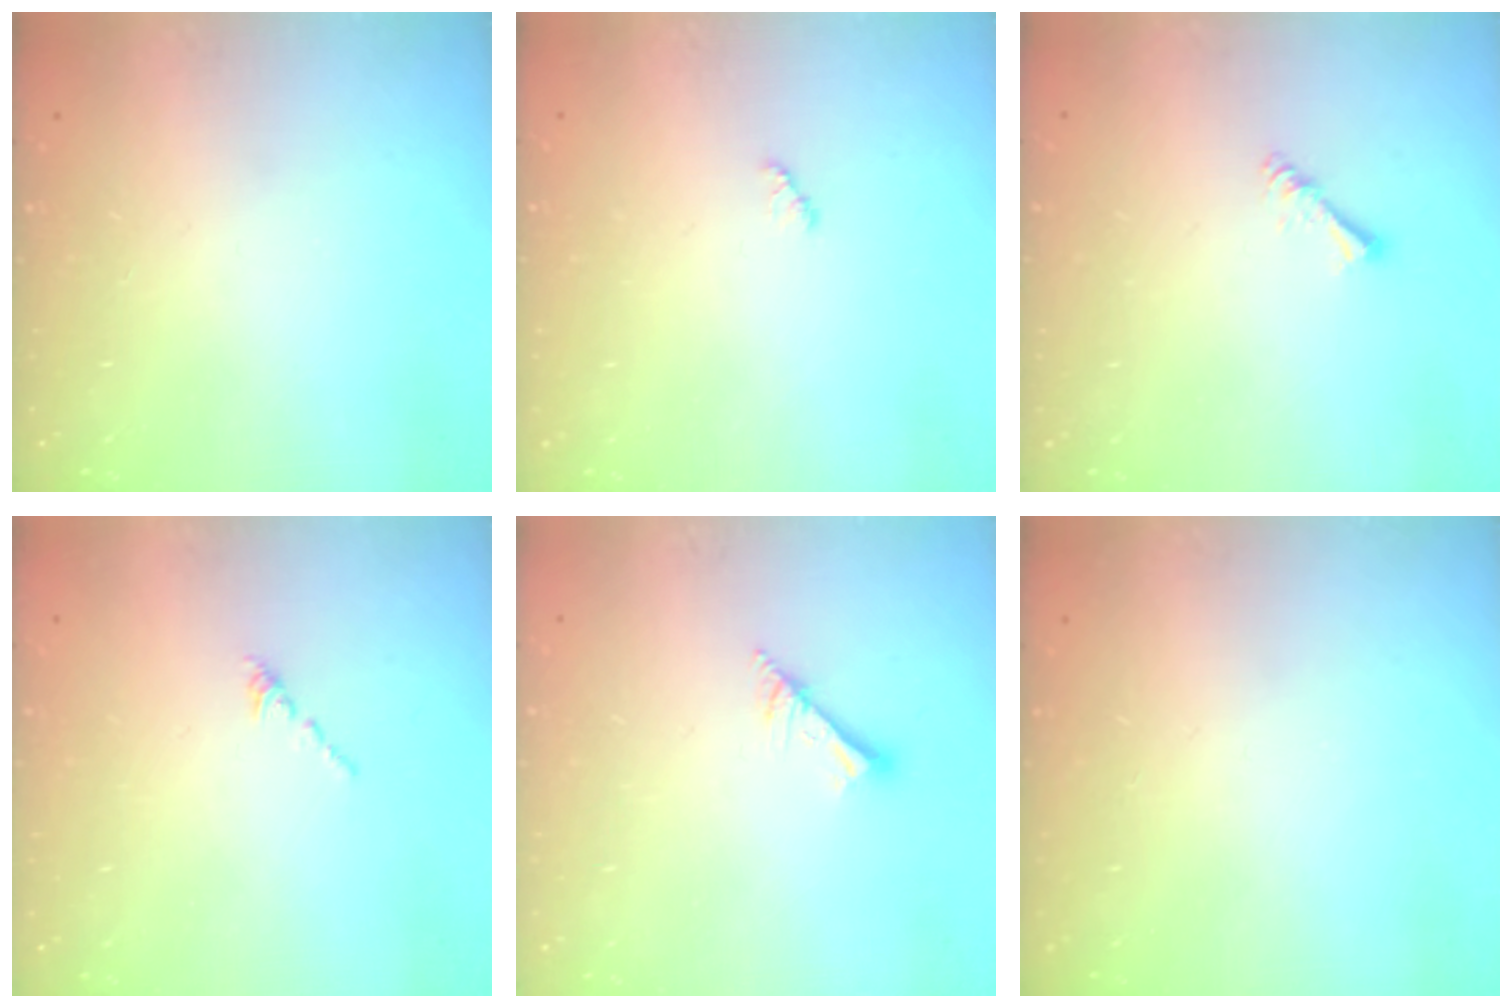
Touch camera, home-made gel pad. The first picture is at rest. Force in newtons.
{"total": 1.3, "press": 1.3, "slide": 0.2}
{"total": 1.4, "press": 1.3, "slide": 0.3}
{"total": 0.6, "press": 0.5, "slide": 0.3}
{"total": 2.0, "press": 2.0, "slide": 0.1}
{"total": 0.0}